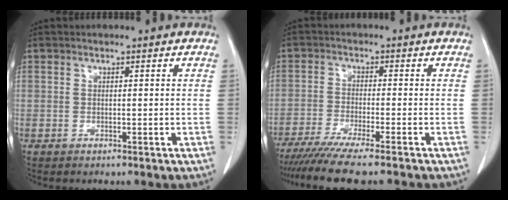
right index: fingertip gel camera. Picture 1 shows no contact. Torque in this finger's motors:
{"motor_torque": [1.09, -1.05, 0.52, 0.14]}